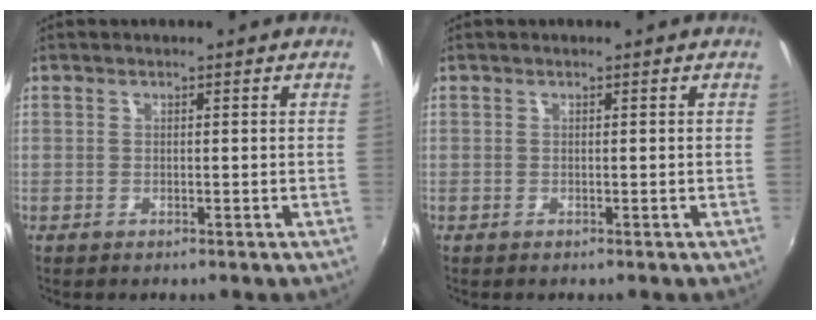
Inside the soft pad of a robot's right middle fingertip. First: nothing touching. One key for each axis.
{"total": 0.0}